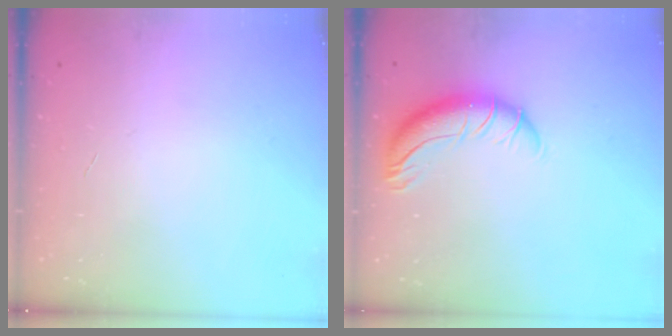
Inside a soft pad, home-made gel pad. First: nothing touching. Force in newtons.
{"total": 10.9, "press": 10.4, "slide": 3.0}